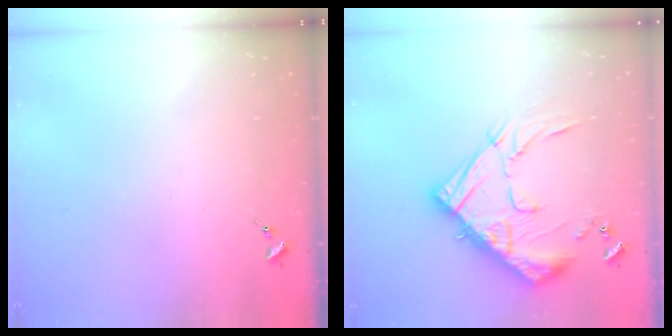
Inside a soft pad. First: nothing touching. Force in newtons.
{"total": 19.3, "press": 19.2, "slide": 2.0}